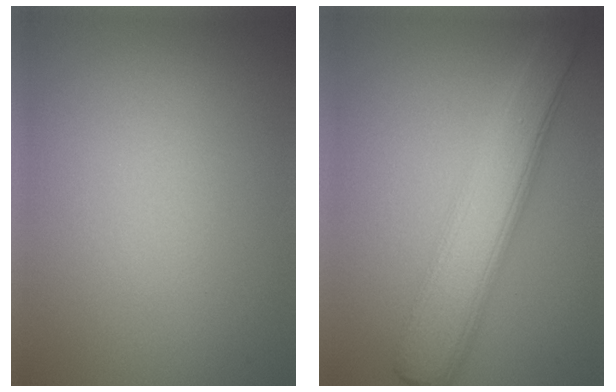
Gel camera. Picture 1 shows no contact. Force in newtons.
{"total": 6.3, "press": 6.3, "slide": 0.1}